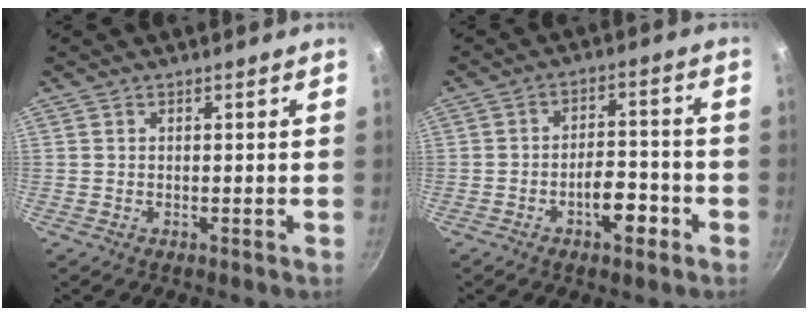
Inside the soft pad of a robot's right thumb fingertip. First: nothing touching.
{"total": 7.3, "force": [-3.5, 3.5, 5.4], "torque": [-0.062, 0.032, -0.055]}